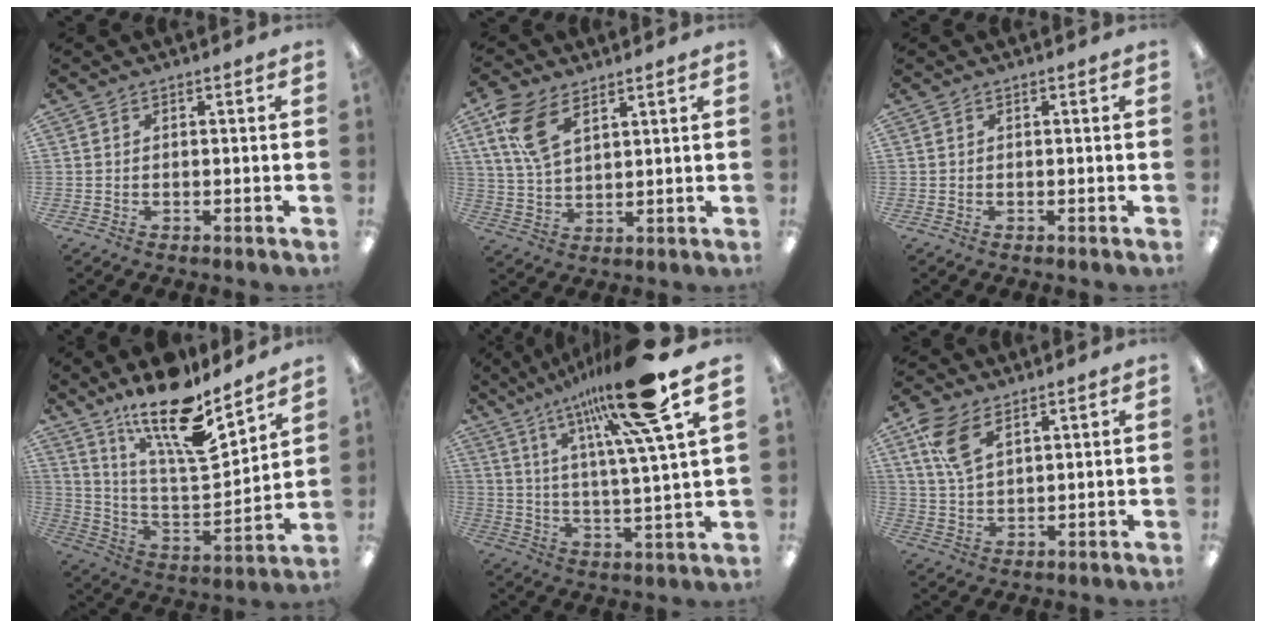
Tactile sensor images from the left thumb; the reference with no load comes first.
{"total": 11.2, "force": [6.4, 5.5, 7.4], "torque": [-0.162, -0.009, 0.123]}
{"total": 0.0}
{"total": 20.5, "force": [15.4, 5.5, 12.4], "torque": [-0.218, -0.109, 0.260]}
{"total": 22.1, "force": [14.9, 2.7, 16.1], "torque": [-0.265, -0.074, 0.225]}
{"total": 9.3, "force": [5.6, 4.5, 5.9], "torque": [-0.127, -0.008, 0.109]}